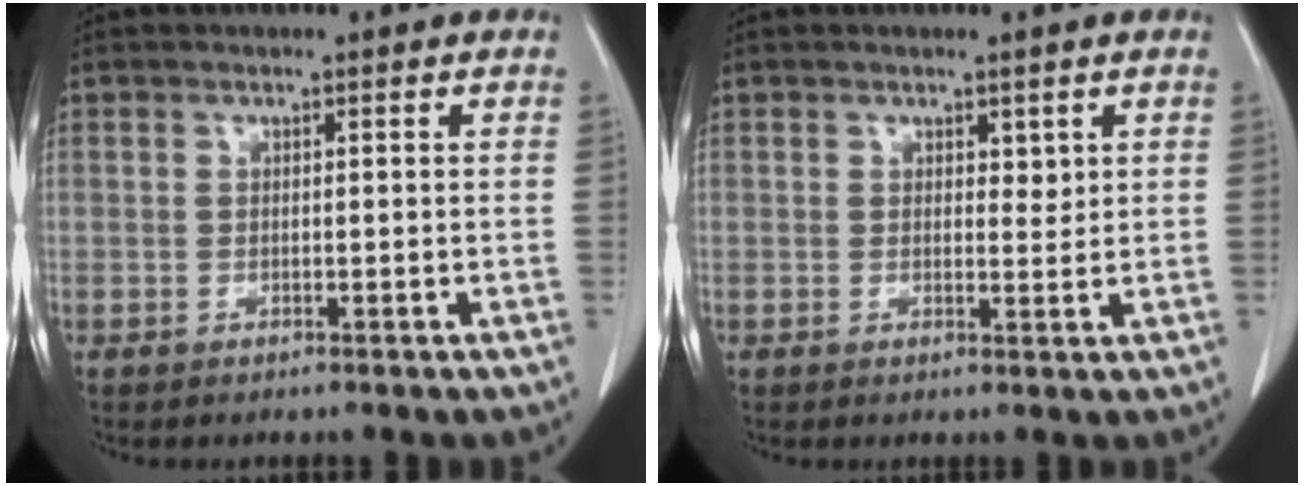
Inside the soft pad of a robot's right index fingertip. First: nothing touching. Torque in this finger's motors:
{"motor_torque": [-0.16, 0.13, 0.06, -0.01]}